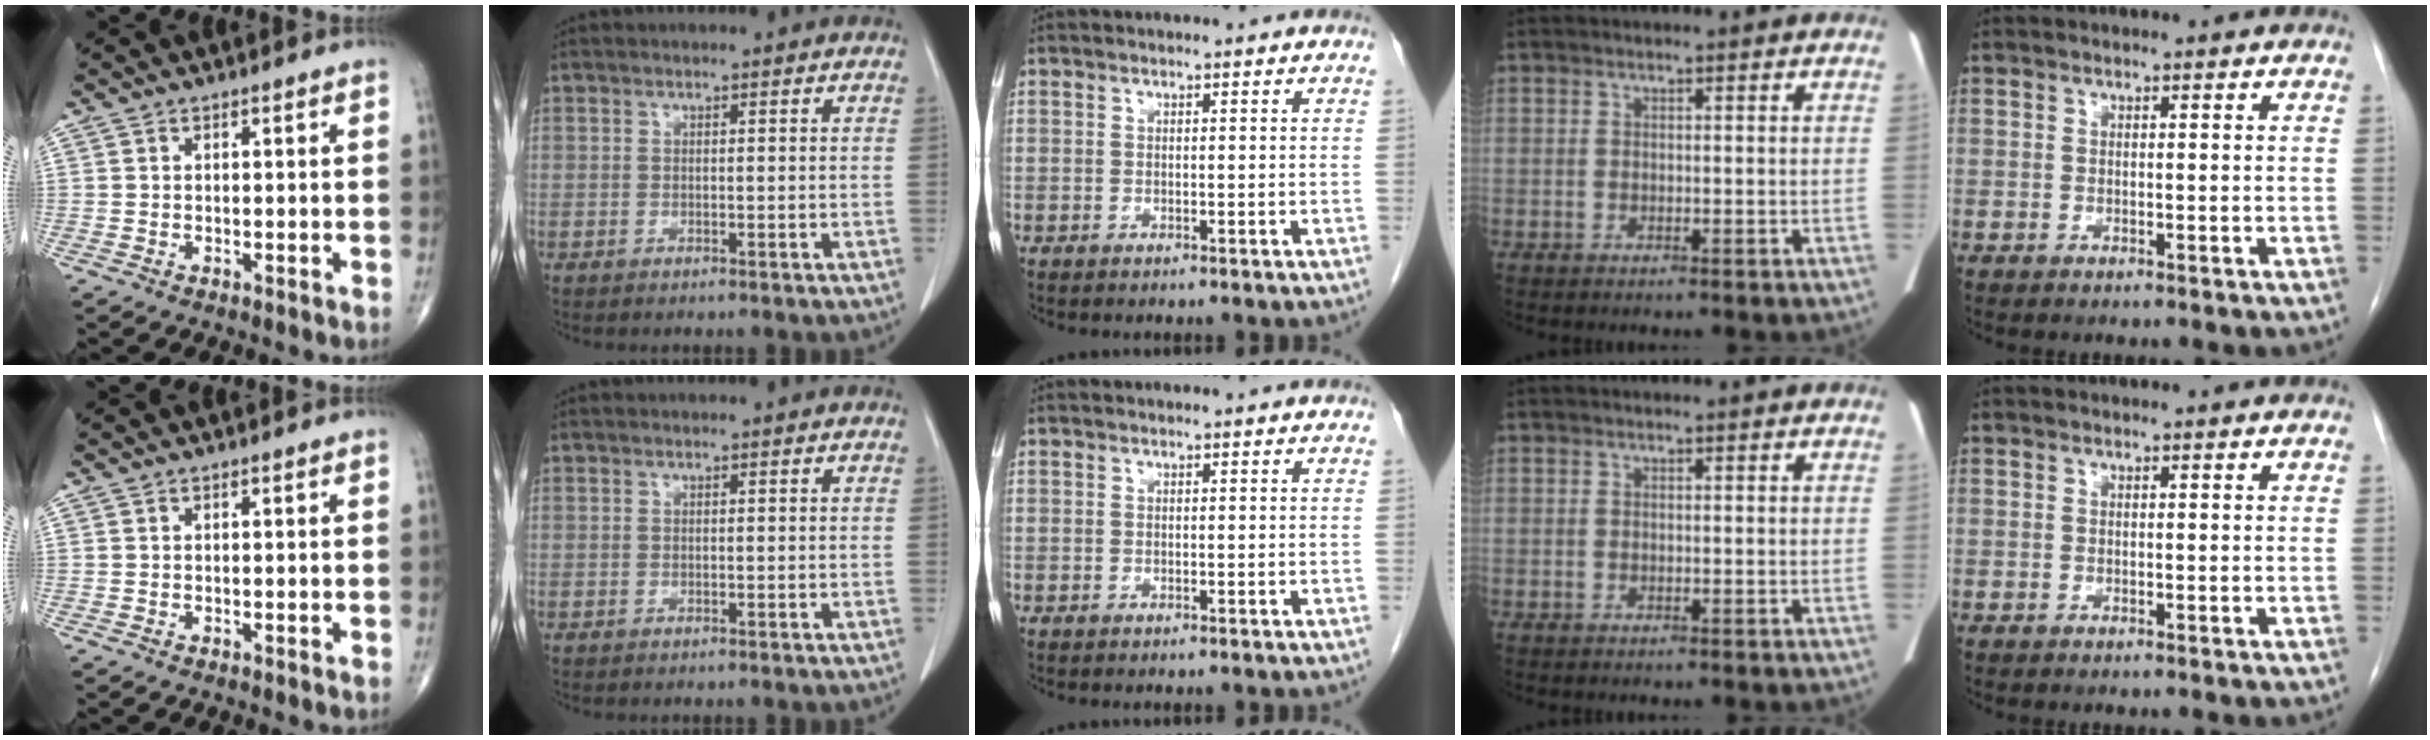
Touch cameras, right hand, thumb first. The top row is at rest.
{}